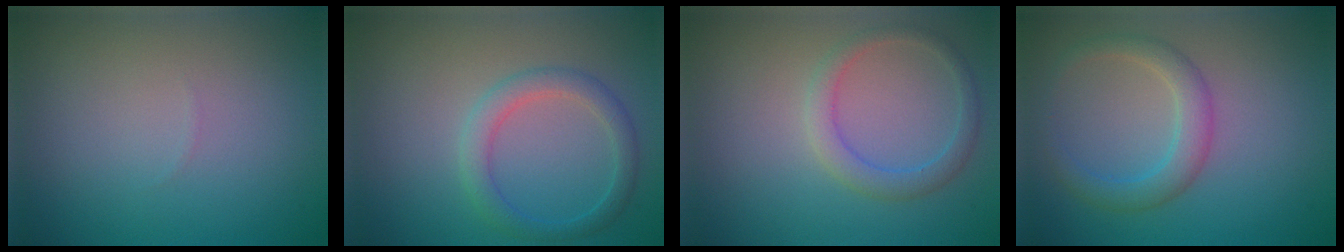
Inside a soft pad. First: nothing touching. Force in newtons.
{"total": 2.7, "press": 2.7, "slide": 0.1}
{"total": 2.3, "press": 2.3, "slide": 0.2}
{"total": 2.9, "press": 2.9, "slide": 0.2}